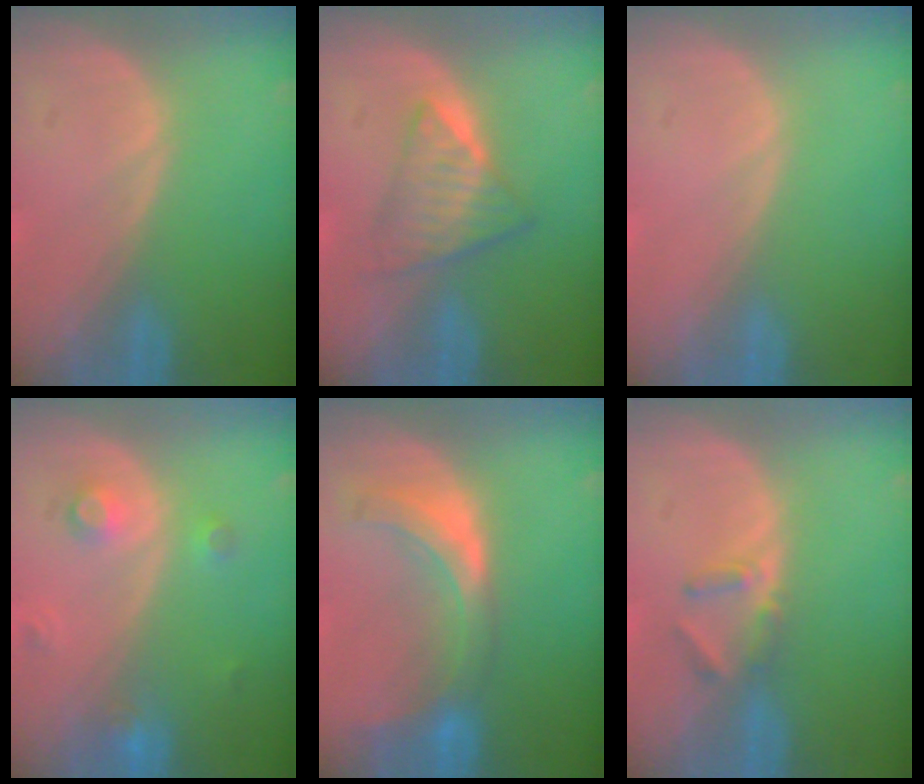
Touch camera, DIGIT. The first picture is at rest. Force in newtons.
{"total": 6.2, "press": 5.4, "slide": 3.1}
{"total": 0.0}
{"total": 3.4, "press": 3.0, "slide": 1.6}
{"total": 7.4, "press": 6.8, "slide": 2.8}
{"total": 2.9, "press": 2.6, "slide": 1.1}